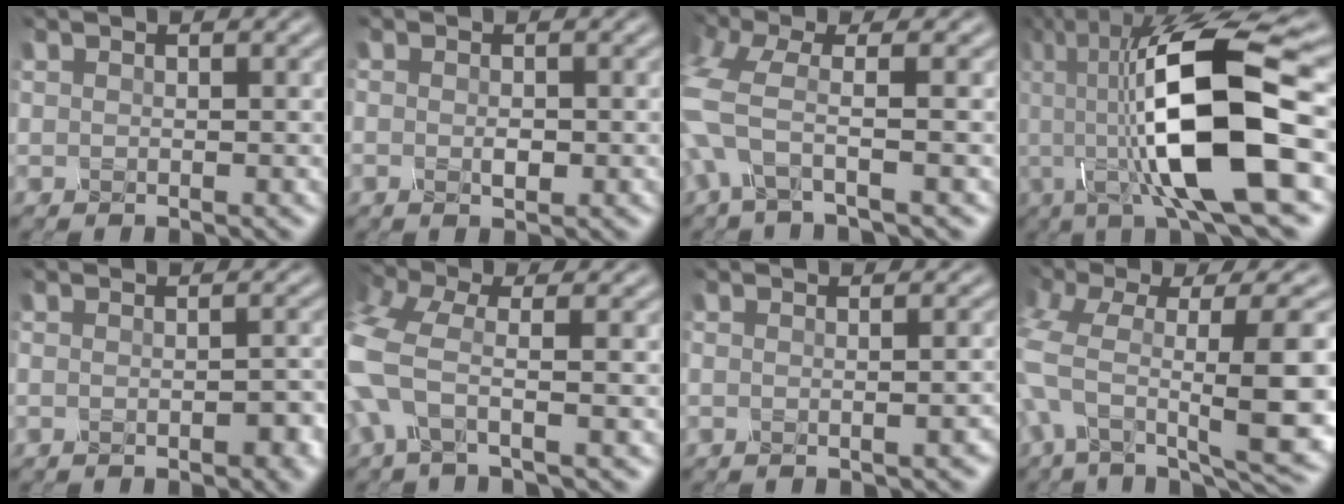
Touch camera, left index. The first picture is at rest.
{"total": 1.2, "force": [-0.7, 0.5, 0.9], "torque": [-0.016, -0.003, -0.010]}
{"total": 4.4, "force": [-1.6, 1.0, 4.0], "torque": [-0.103, -0.004, -0.042]}
{"total": 12.9, "force": [-1.4, 3.4, 12.3], "torque": [-0.209, 0.002, -0.036]}
{"total": 2.5, "force": [-1.0, 1.0, 2.1], "torque": [-0.025, 0.002, -0.015]}
{"total": 5.4, "force": [-1.9, 2.0, 4.7], "torque": [-0.122, 0.001, -0.053]}
{"total": 1.4, "force": [-0.6, 0.2, 1.2], "torque": [-0.012, 0.005, -0.014]}
{"total": 12.0, "force": [-1.6, 4.0, 11.2], "torque": [-0.209, -0.017, -0.010]}